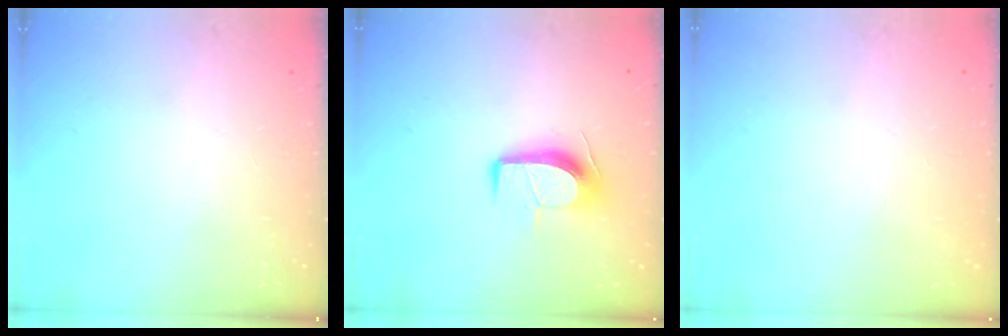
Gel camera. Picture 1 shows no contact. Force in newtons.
{"total": 9.9, "press": 9.9, "slide": 0.6}
{"total": 0.0}